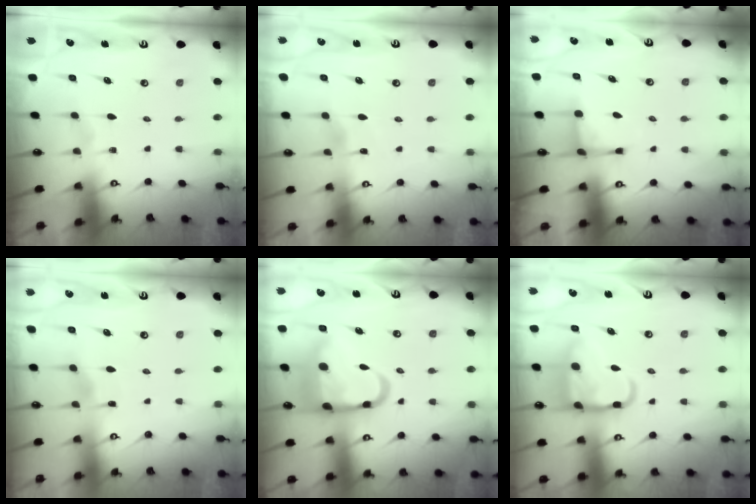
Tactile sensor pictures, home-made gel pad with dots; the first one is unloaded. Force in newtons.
{"total": 1.7, "press": 1.7, "slide": 0.3}
{"total": 2.9, "press": 2.8, "slide": 0.7}
{"total": 2.6, "press": 2.6, "slide": 0.3}
{"total": 16.0, "press": 15.9, "slide": 1.8}
{"total": 14.2, "press": 14.2, "slide": 1.4}